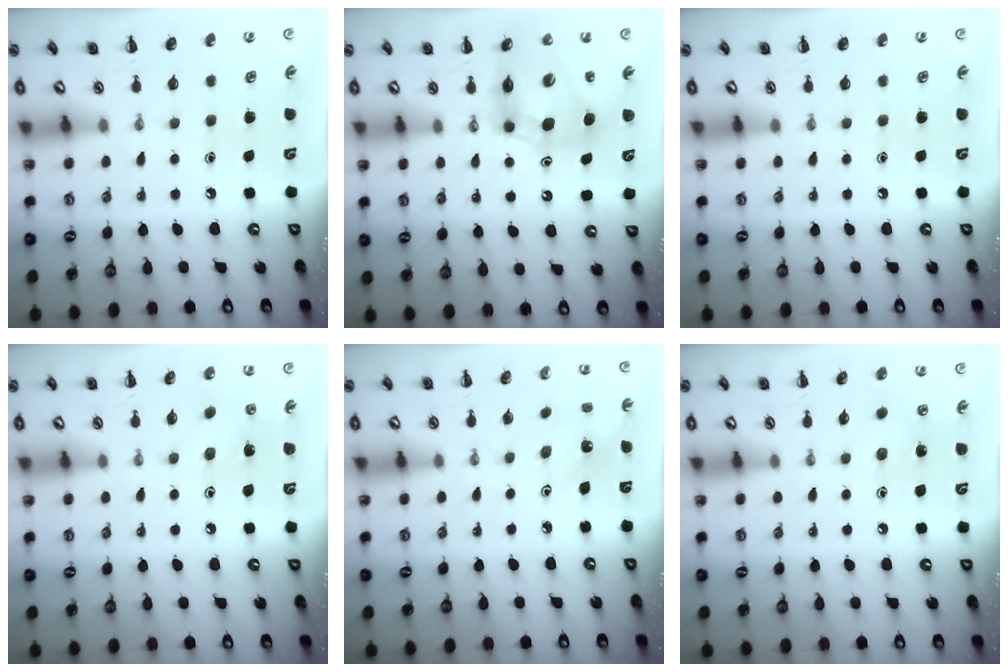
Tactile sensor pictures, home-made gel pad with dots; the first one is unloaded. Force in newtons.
{"total": 11.3, "press": 10.8, "slide": 3.1}
{"total": 0.0}
{"total": 3.1, "press": 3.0, "slide": 0.9}
{"total": 2.0, "press": 1.9, "slide": 0.7}
{"total": 4.6, "press": 4.5, "slide": 1.2}